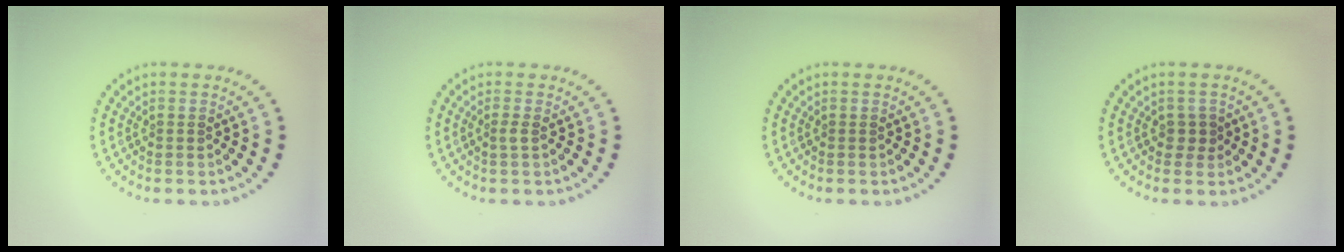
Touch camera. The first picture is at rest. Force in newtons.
{"total": 0.8, "press": 0.5, "slide": 0.6}
{"total": 0.0}
{"total": 1.2, "press": 1.1, "slide": 0.4}